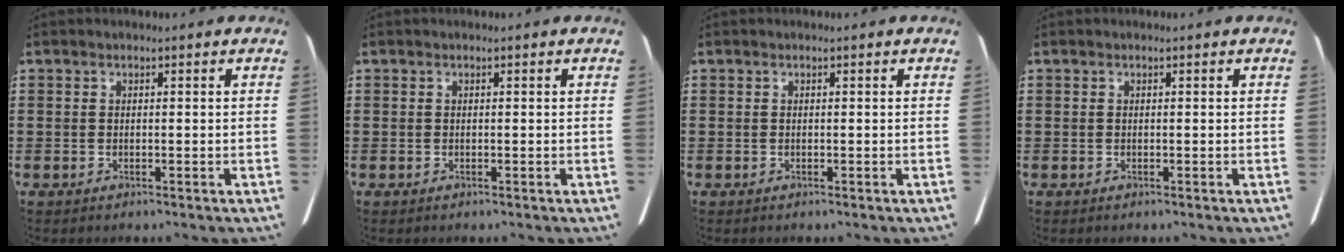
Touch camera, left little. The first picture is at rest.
{"total": 0.0}
{"total": 0.0}
{"total": 0.0}